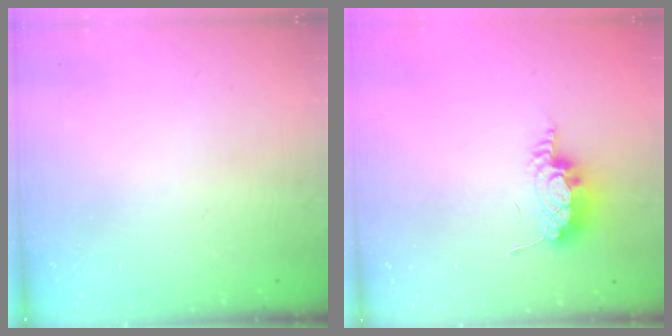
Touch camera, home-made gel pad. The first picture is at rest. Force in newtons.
{"total": 7.9, "press": 7.8, "slide": 1.0}